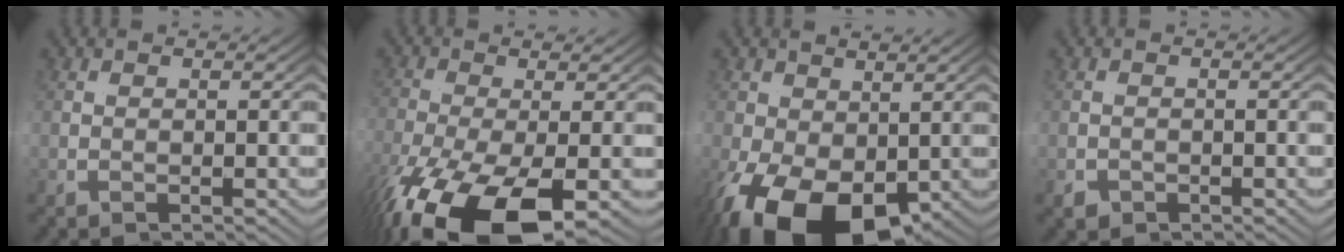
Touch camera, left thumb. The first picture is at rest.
{"total": 7.7, "force": [-5.3, 1.7, 5.4], "torque": [-0.107, -0.023, -0.077]}
{"total": 9.3, "force": [-4.0, 5.3, 6.5], "torque": [-0.139, -0.038, -0.048]}
{"total": 0.9, "force": [-0.7, 0.5, -0.5], "torque": [0.005, -0.009, -0.007]}